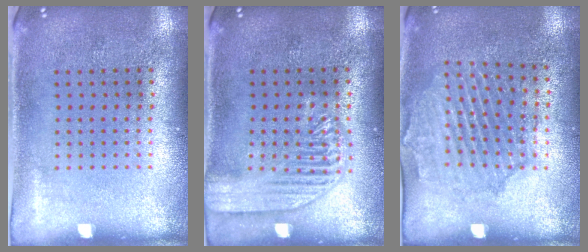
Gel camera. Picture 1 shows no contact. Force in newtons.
{"total": 1.9, "press": 1.8, "slide": 0.2}
{"total": 1.6, "press": 1.6, "slide": 0.3}